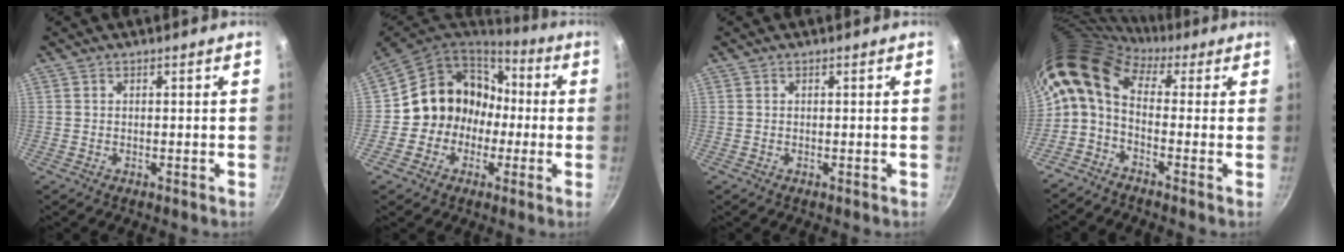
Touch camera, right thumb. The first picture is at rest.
{"total": 14.1, "force": [-0.7, 12.7, 6.1], "torque": [-0.058, 0.057, -0.019]}
{"total": 0.0}
{"total": 11.7, "force": [1.7, 7.3, 9.0], "torque": [-0.180, 0.028, 0.010]}